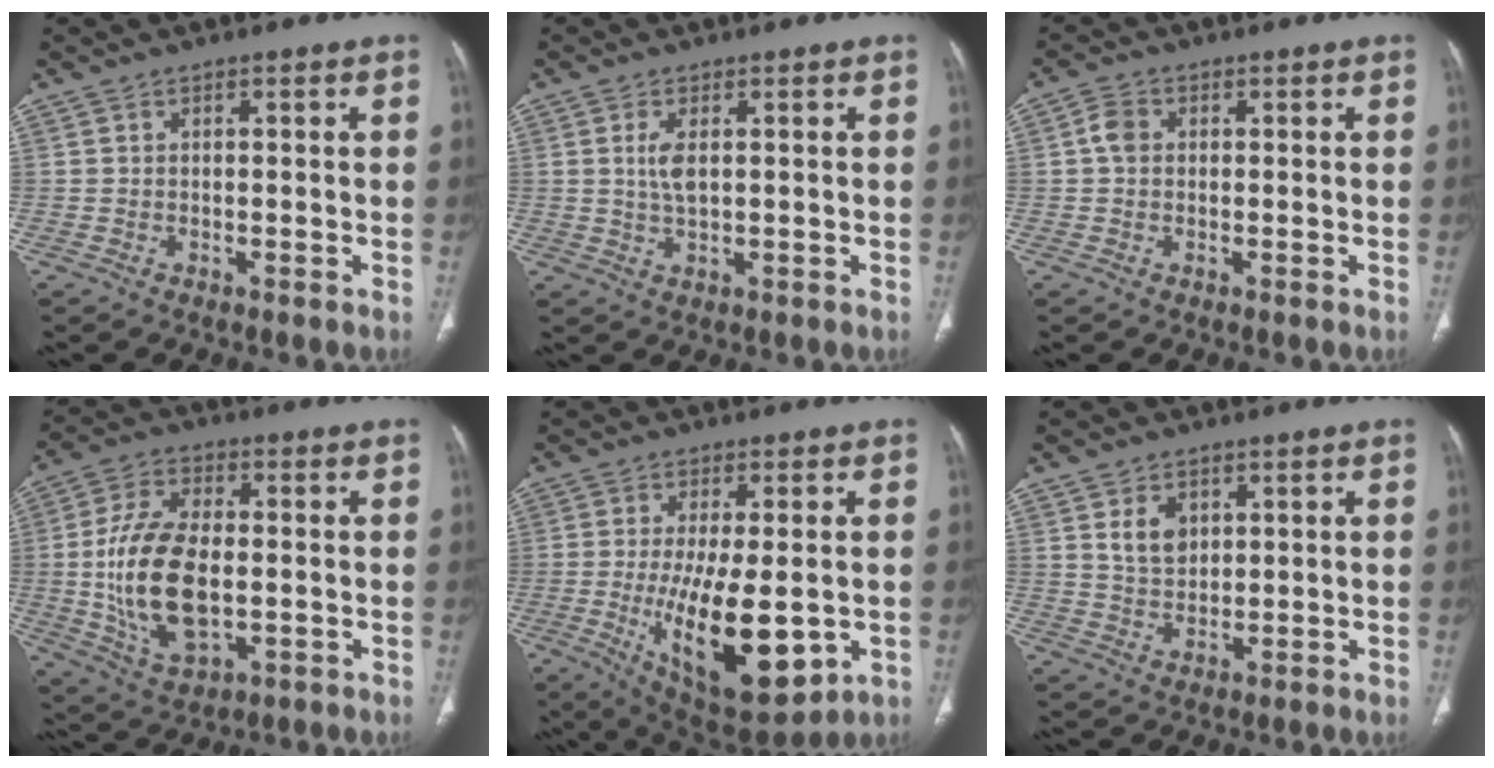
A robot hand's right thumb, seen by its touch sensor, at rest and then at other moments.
{"total": 3.8, "force": [0.7, 1.6, 3.3], "torque": [-0.074, -0.003, 0.017]}
{"total": 3.1, "force": [0.3, 2.4, 1.9], "torque": [-0.035, 0.007, 0.001]}
{"total": 17.3, "force": [-1.2, 9.4, 14.5], "torque": [-0.279, 0.001, -0.012]}
{"total": 18.0, "force": [-3.3, 7.2, 16.1], "torque": [-0.263, -0.026, -0.030]}
{"total": 5.2, "force": [2.0, 3.6, 3.1], "torque": [-0.039, -0.016, 0.041]}